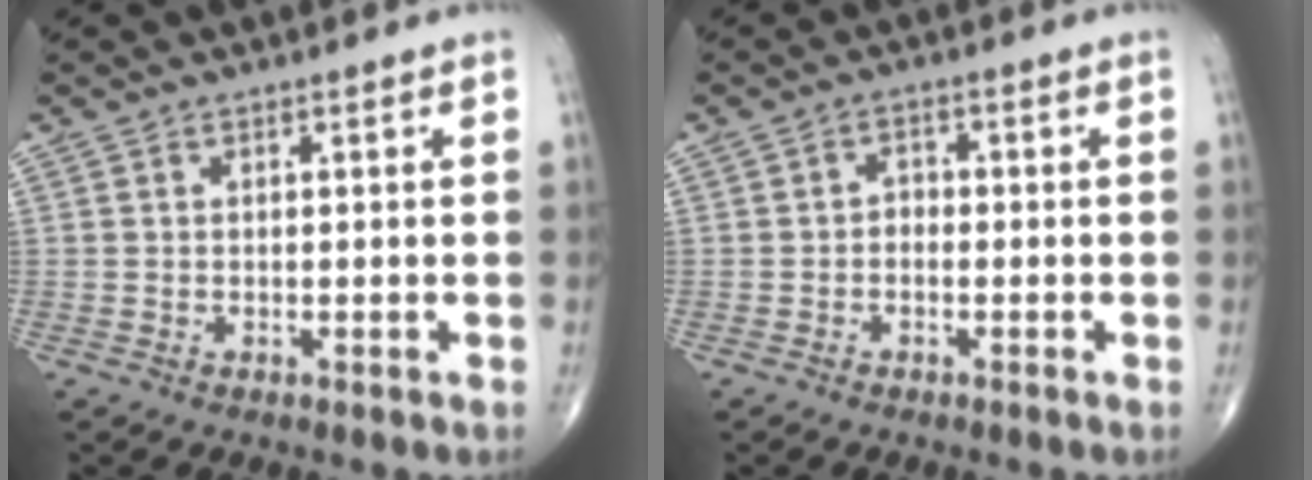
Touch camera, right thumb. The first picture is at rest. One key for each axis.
{"total": 1.9, "fx": -0.6, "fy": 1.5, "fz": 1.1, "tx": -0.006, "ty": 0.010, "tz": -0.016}